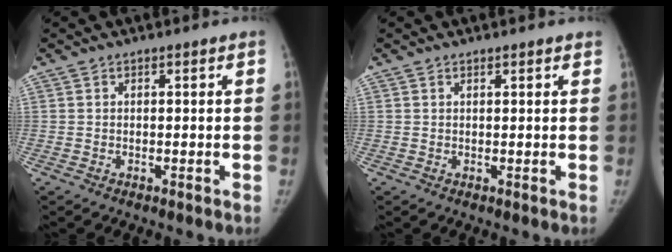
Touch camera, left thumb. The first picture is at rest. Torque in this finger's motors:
{"motor_torque": [-0.08, 0.04, -0.20, 0.31, -0.01]}